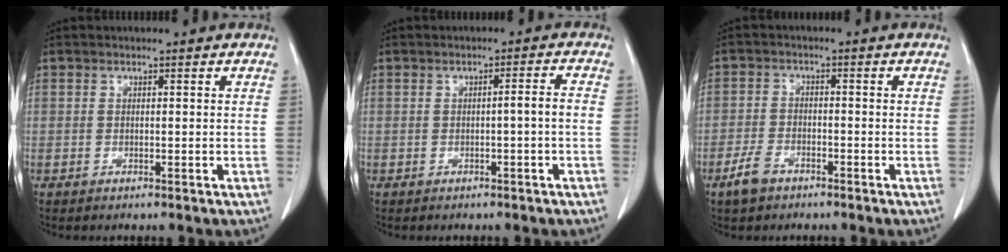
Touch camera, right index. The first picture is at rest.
{"total": 2.1, "force": [-0.6, -0.3, 2.0], "torque": [-0.028, 0.003, -0.009]}
{"total": 4.0, "force": [-2.8, 2.0, 2.0], "torque": [-0.049, -0.001, -0.047]}